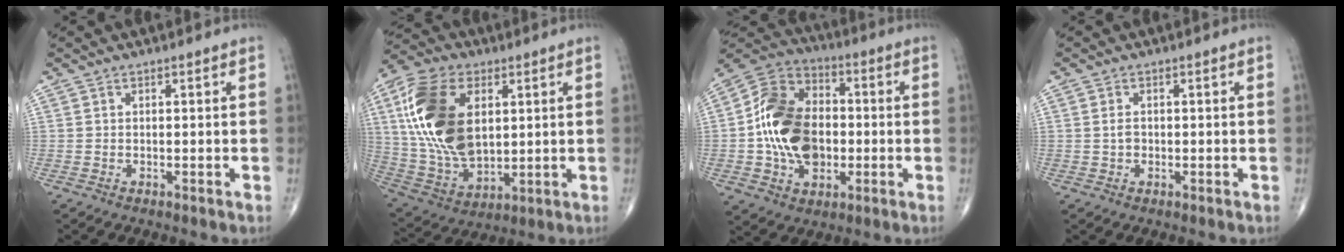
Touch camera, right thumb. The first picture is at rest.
{"total": 21.3, "force": [4.7, 12.8, 16.4], "torque": [-0.321, -0.014, 0.092]}
{"total": 18.2, "force": [-1.5, 12.8, 12.9], "torque": [-0.208, 0.024, -0.026]}
{"total": 1.5, "force": [0.0, 1.2, 1.0], "torque": [-0.017, 0.002, 0.000]}